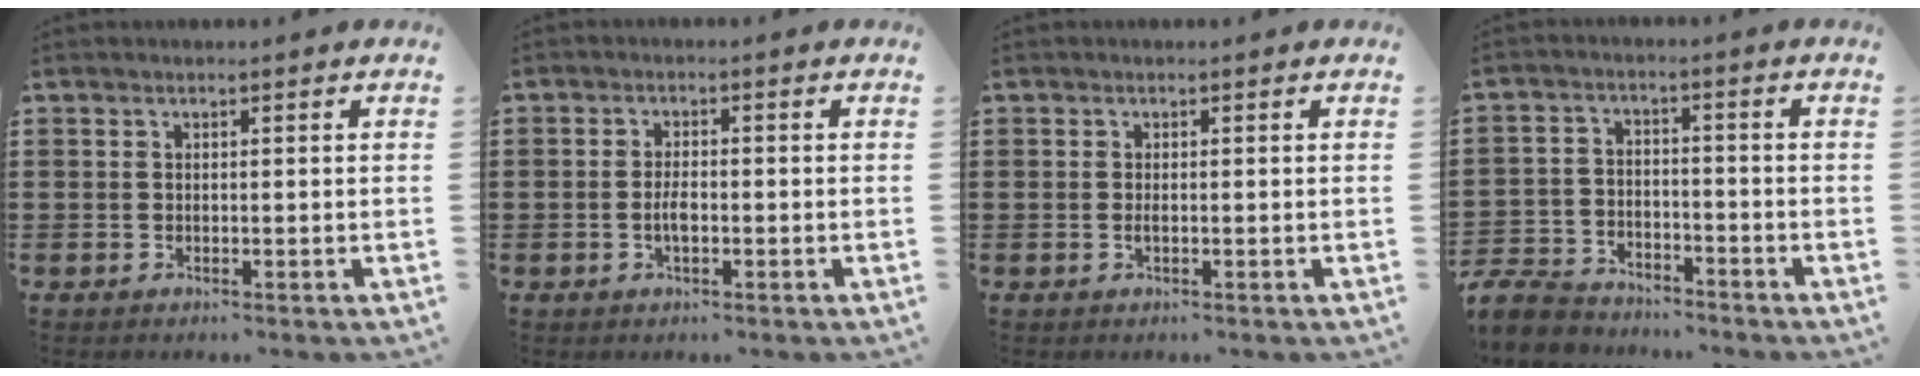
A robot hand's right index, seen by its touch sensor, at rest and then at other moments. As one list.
[{"total": 2.4, "force": [-0.6, 1.0, 2.1], "torque": [-0.048, -0.004, -0.012]}, {"total": 0.7, "force": [-0.1, 0.0, 0.7], "torque": [-0.016, -0.008, 0.000]}, {"total": 5.9, "force": [-5.6, 1.5, 0.8], "torque": [-0.038, 0.004, -0.118]}]